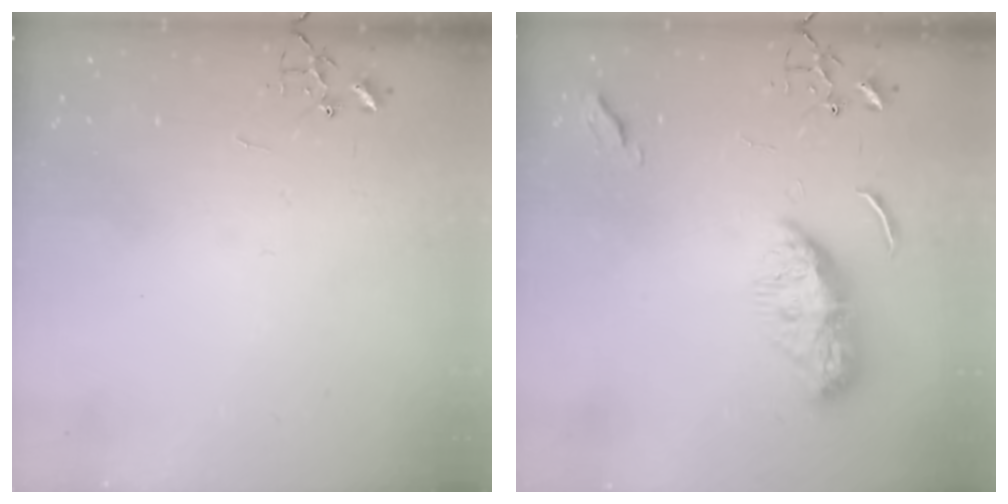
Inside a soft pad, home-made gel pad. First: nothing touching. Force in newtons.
{"total": 10.4, "press": 10.3, "slide": 0.7}